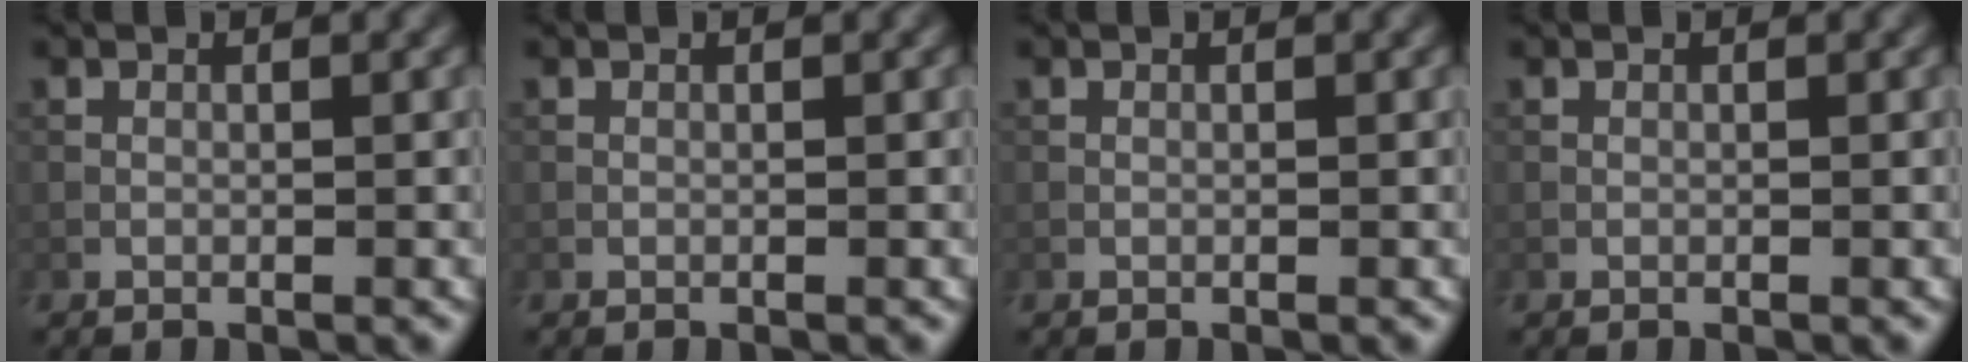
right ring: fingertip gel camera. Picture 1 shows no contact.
{"total": 0.0}
{"total": 0.0}
{"total": 0.0}